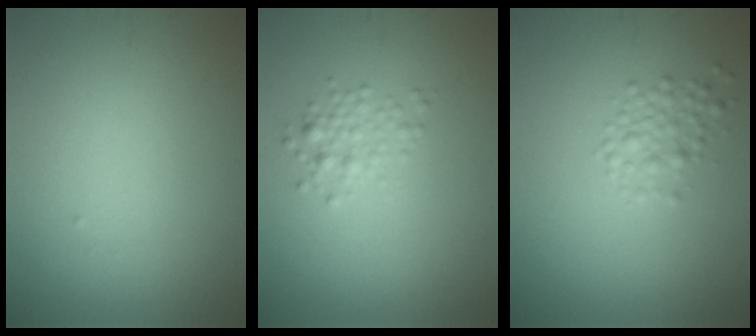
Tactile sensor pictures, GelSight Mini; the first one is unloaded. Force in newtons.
{"total": 1.7, "press": 1.7, "slide": 0.1}
{"total": 1.9, "press": 1.9, "slide": 0.1}